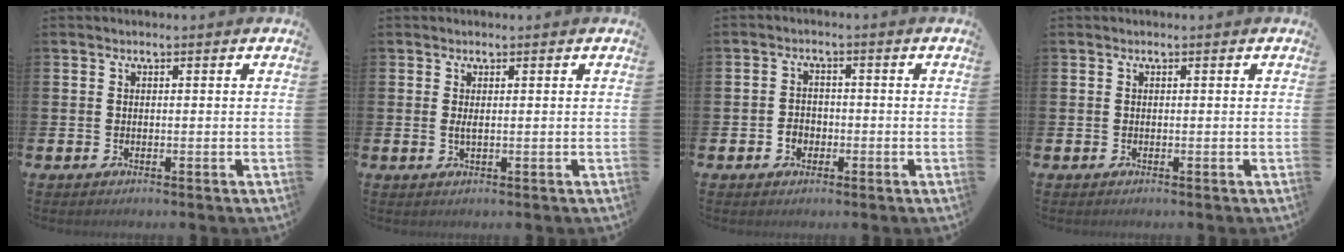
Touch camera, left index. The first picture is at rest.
{"total": 0.9, "force": [0.2, 0.2, 0.9], "torque": [-0.011, -0.001, 0.002]}
{"total": 2.3, "force": [-0.9, 1.9, 0.8], "torque": [-0.012, 0.001, -0.022]}
{"total": 0.0}